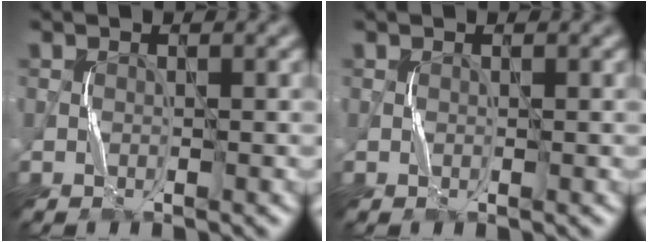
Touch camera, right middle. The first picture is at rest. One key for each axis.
{"total": 0.0}